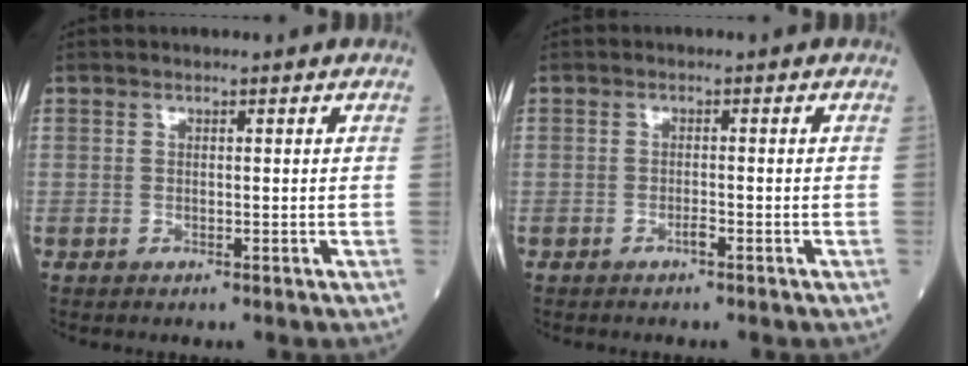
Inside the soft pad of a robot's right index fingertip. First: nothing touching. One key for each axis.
{"total": 0.9, "fx": -0.7, "fy": 0.1, "fz": 0.6, "tx": -0.013, "ty": 0.001, "tz": -0.012}